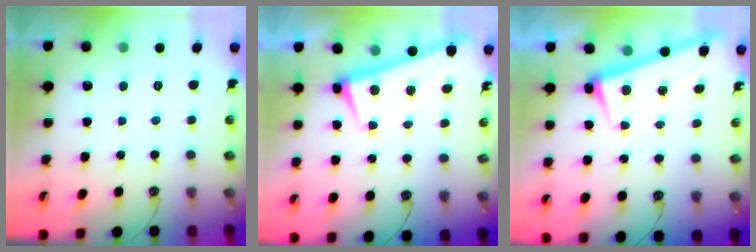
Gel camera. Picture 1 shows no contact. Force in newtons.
{"total": 1.3, "press": 1.1, "slide": 0.8}
{"total": 2.5, "press": 2.4, "slide": 0.5}